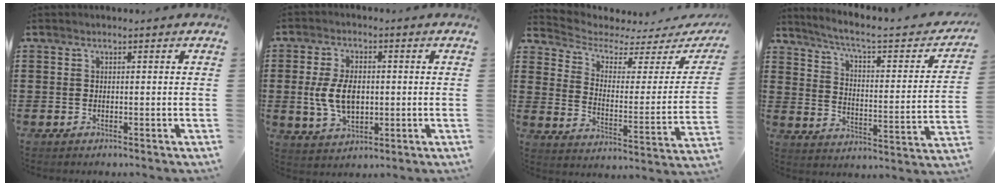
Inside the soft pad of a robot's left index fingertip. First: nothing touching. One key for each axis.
{"total": 7.3, "fx": 0.0, "fy": 4.5, "fz": 5.8, "tx": -0.125, "ty": 0.004, "tz": -0.006}
{"total": 3.5, "fx": 2.8, "fy": 1.3, "fz": 1.6, "tx": -0.051, "ty": -0.023, "tz": 0.040}
{"total": 4.8, "fx": 3.6, "fy": 0.4, "fz": 3.1, "tx": -0.081, "ty": -0.030, "tz": 0.051}